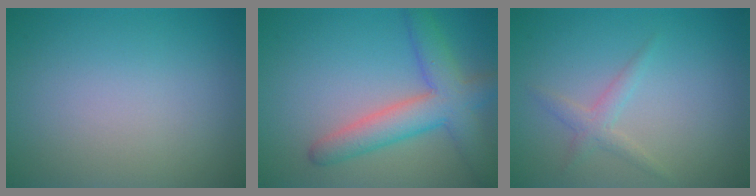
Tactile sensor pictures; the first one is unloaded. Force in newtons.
{"total": 5.5, "press": 5.5, "slide": 0.3}
{"total": 1.6, "press": 1.6, "slide": 0.0}